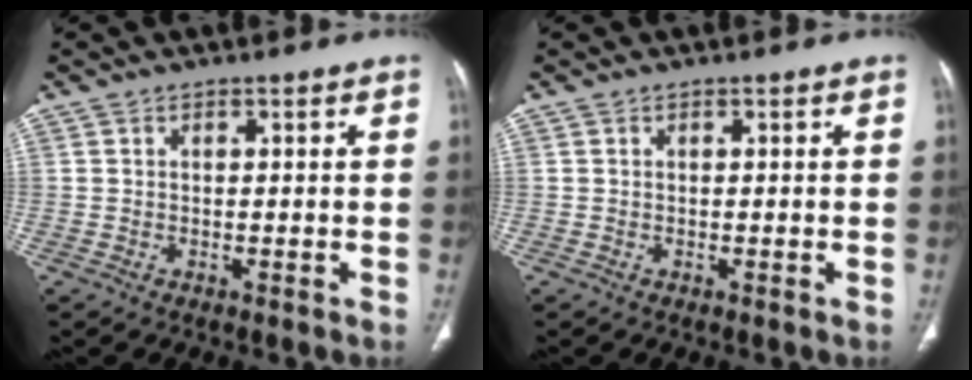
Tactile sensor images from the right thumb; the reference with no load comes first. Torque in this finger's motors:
{"motor_torque": [0.00, 0.00, -0.03, 0.02, 0.00]}